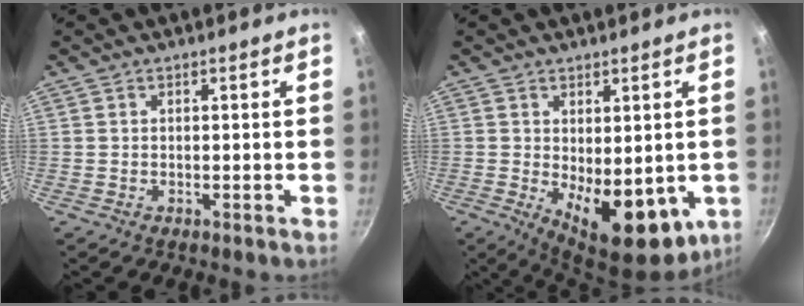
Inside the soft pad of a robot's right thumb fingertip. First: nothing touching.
{"total": 12.8, "force": [-1.5, 6.6, 10.9], "torque": [-0.129, -0.023, -0.006]}